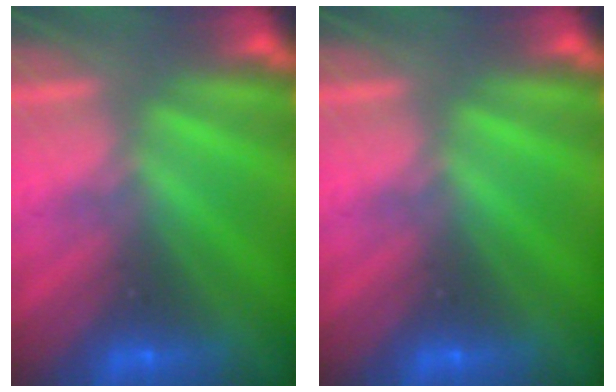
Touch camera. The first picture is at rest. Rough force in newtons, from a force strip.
{"total": 0.0}